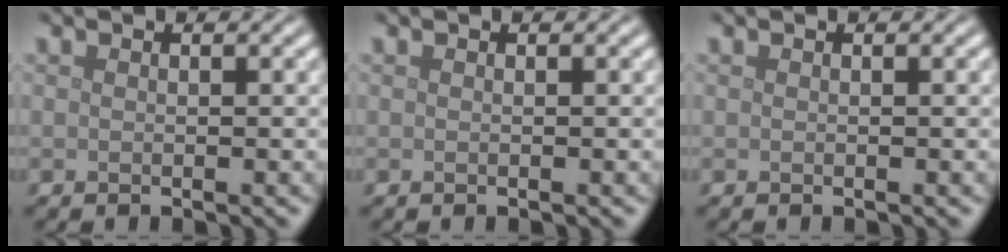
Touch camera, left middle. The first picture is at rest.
{"total": 0.0}
{"total": 0.0}